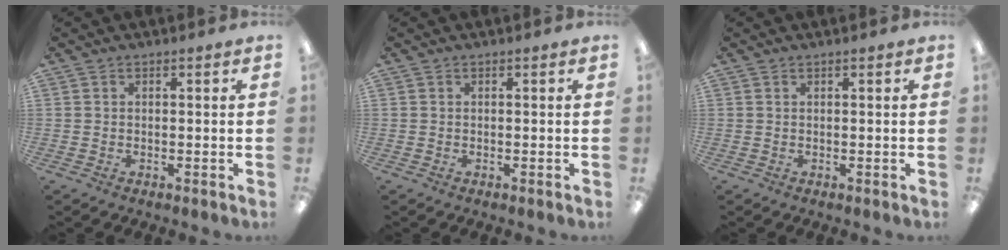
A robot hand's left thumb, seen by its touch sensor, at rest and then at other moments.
{"total": 0.0}
{"total": 0.0}